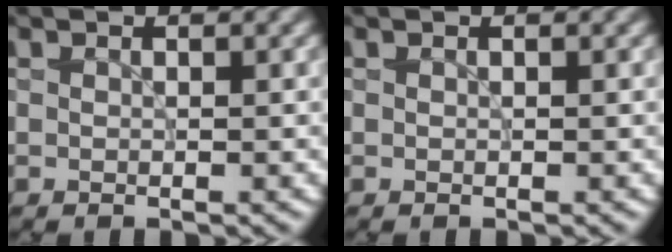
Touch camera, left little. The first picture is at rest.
{"total": 0.0}